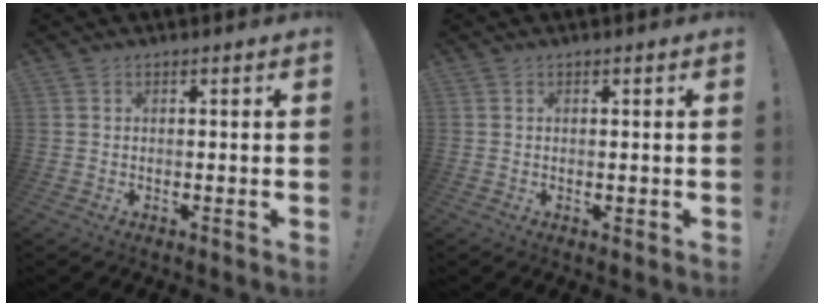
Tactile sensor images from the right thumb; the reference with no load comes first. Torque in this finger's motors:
{"motor_torque": [0.09, 0.03, 0.05, -0.12, 0.04]}